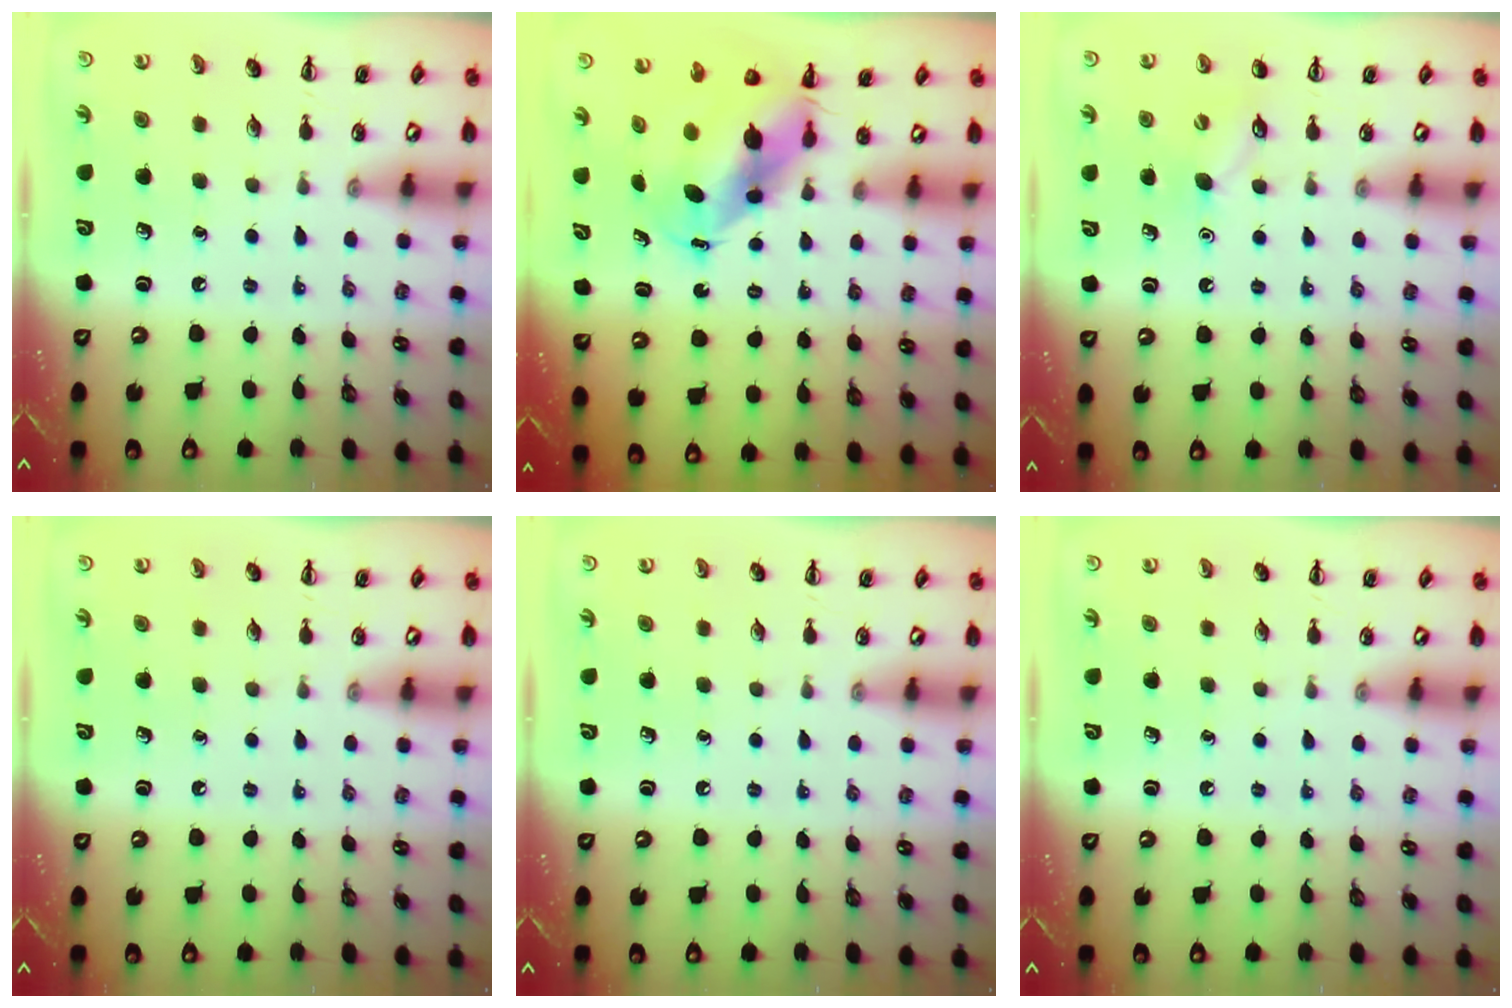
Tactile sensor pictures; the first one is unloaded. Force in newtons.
{"total": 7.4, "press": 7.3, "slide": 1.6}
{"total": 5.5, "press": 5.3, "slide": 1.4}
{"total": 0.0}
{"total": 0.0}
{"total": 0.0}